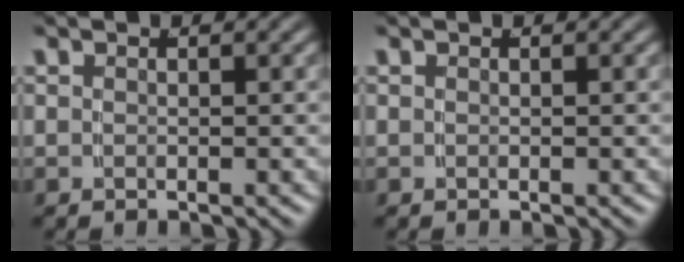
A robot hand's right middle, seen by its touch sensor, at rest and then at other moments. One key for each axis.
{"total": 0.0}